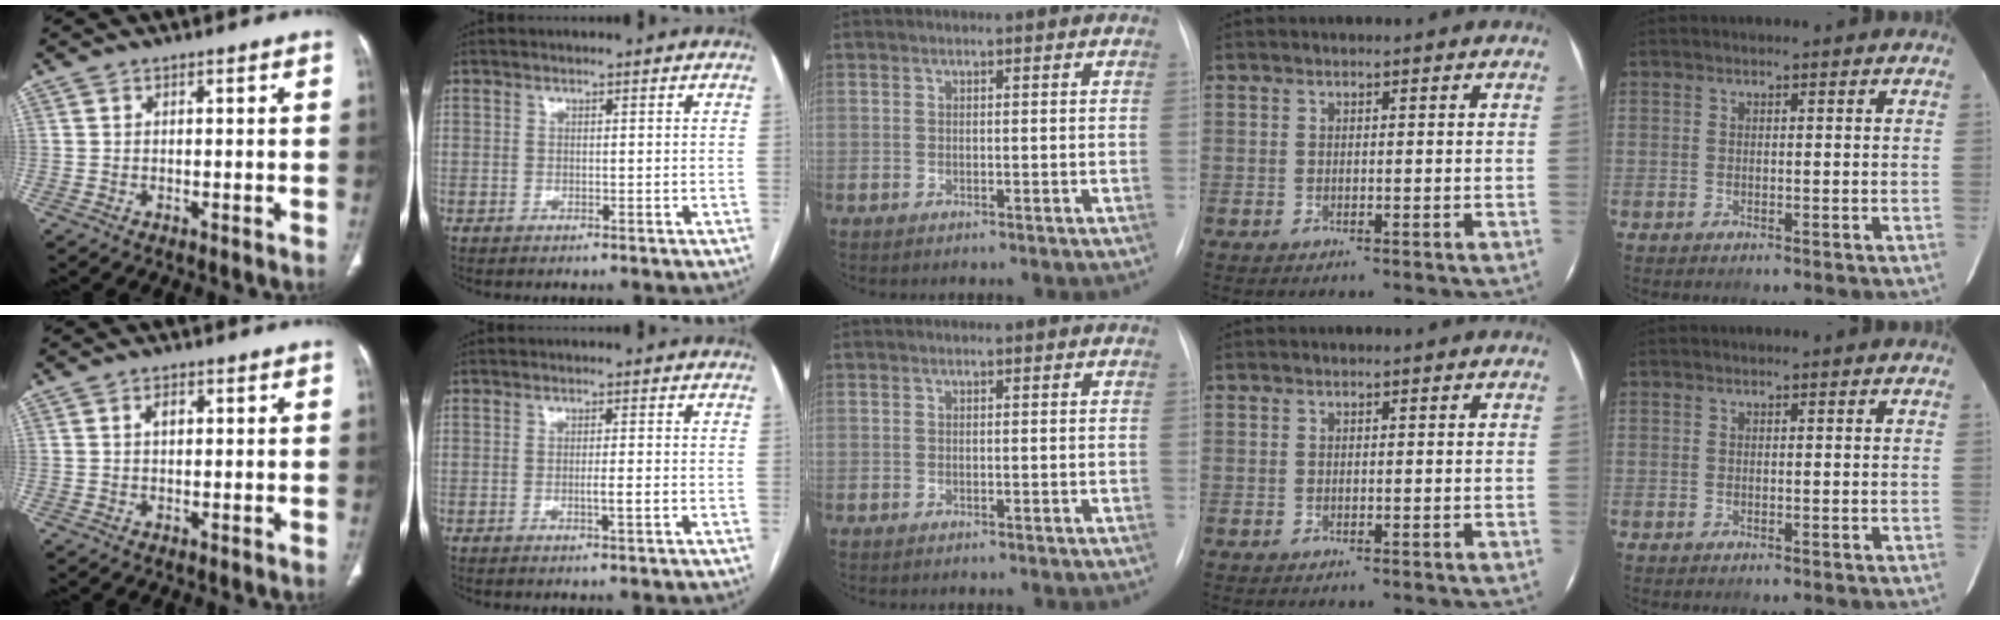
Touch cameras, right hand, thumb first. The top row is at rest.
{"thumb": {"total": 2.2, "force": [0.6, 1.3, 1.7], "torque": [-0.028, 0.003, 0.010]}, "index": {"total": 2.1, "force": [-0.6, -0.1, 2.0], "torque": [-0.035, -0.002, -0.011]}}